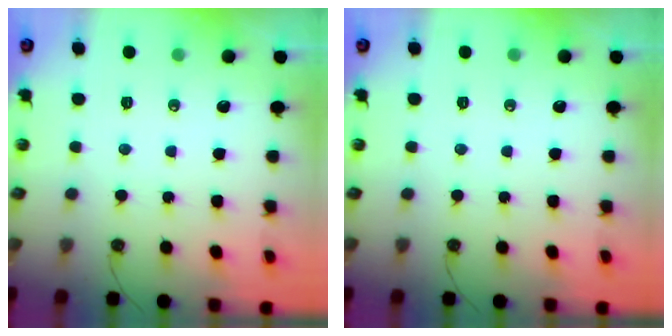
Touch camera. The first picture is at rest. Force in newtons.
{"total": 0.0}